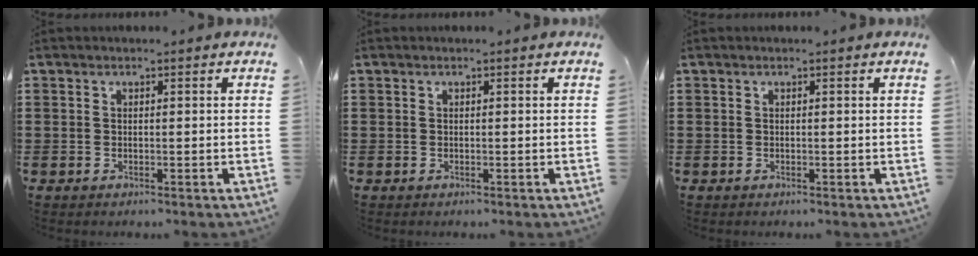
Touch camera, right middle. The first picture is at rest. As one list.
[{"total": 0.0}, {"total": 0.0}]